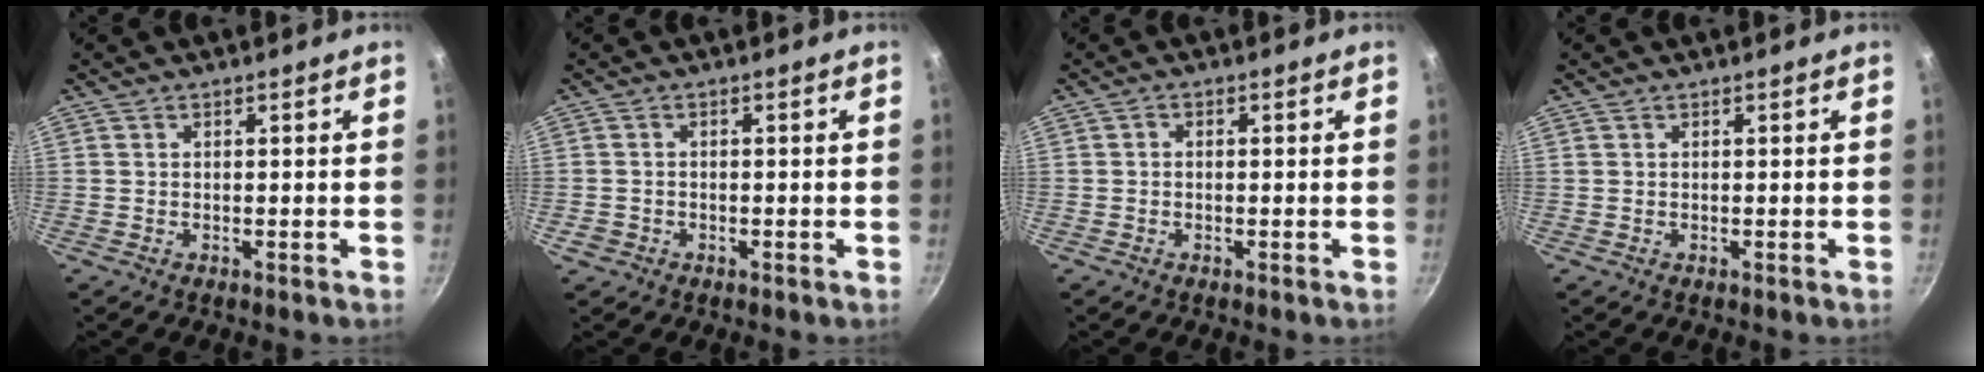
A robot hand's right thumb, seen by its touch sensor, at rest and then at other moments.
{"total": 1.8, "force": [-0.8, 1.5, 0.7], "torque": [-0.013, 0.006, -0.011]}
{"total": 0.9, "force": [-0.1, 0.7, 0.5], "torque": [-0.010, 0.007, -0.003]}
{"total": 0.0}